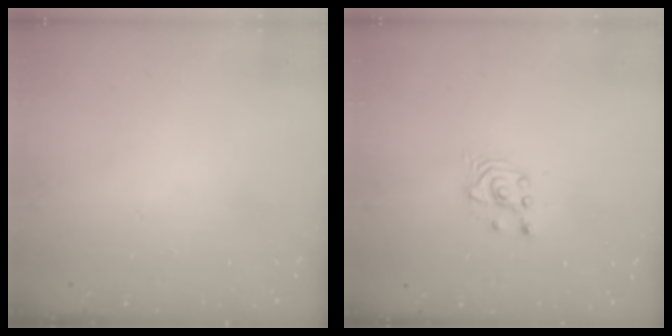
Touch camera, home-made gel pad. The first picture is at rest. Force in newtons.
{"total": 2.6, "press": 2.5, "slide": 0.3}